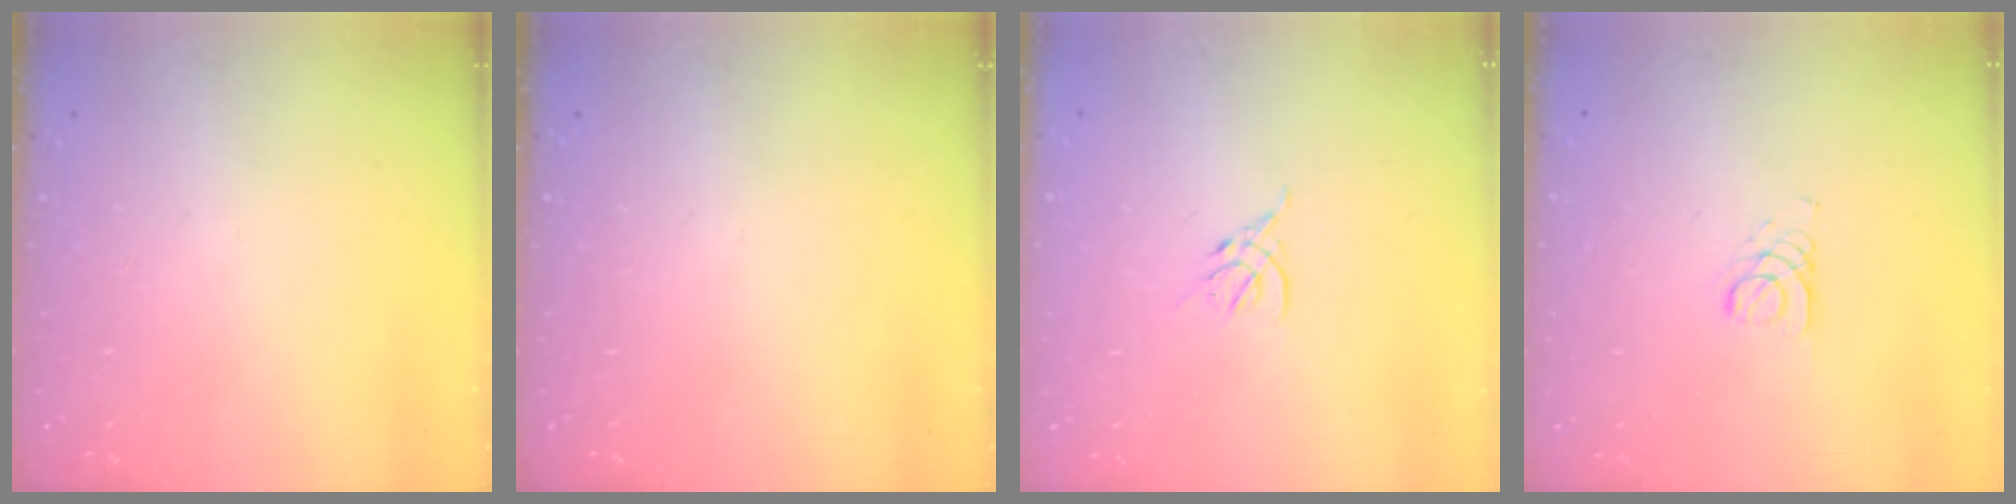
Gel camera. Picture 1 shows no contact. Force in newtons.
{"total": 0.0}
{"total": 2.6, "press": 2.5, "slide": 0.8}
{"total": 2.7, "press": 2.7, "slide": 0.3}